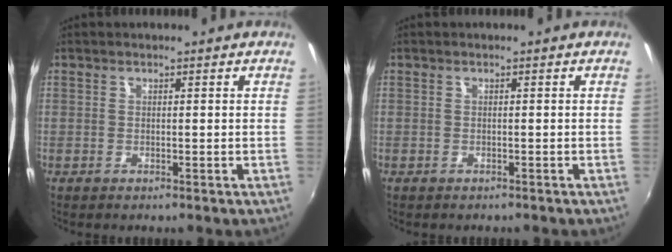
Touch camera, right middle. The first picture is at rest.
{"total": 0.7, "force": [-0.6, 0.3, 0.1], "torque": [-0.006, -0.001, -0.007]}